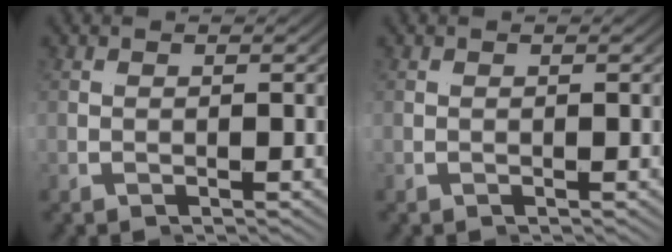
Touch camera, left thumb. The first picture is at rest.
{"total": 0.0}